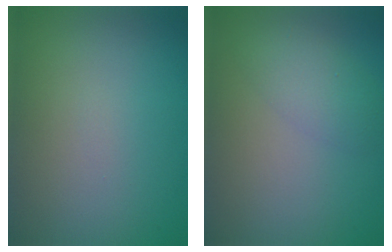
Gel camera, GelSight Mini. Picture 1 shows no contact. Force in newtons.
{"total": 2.7, "press": 2.7, "slide": 0.1}